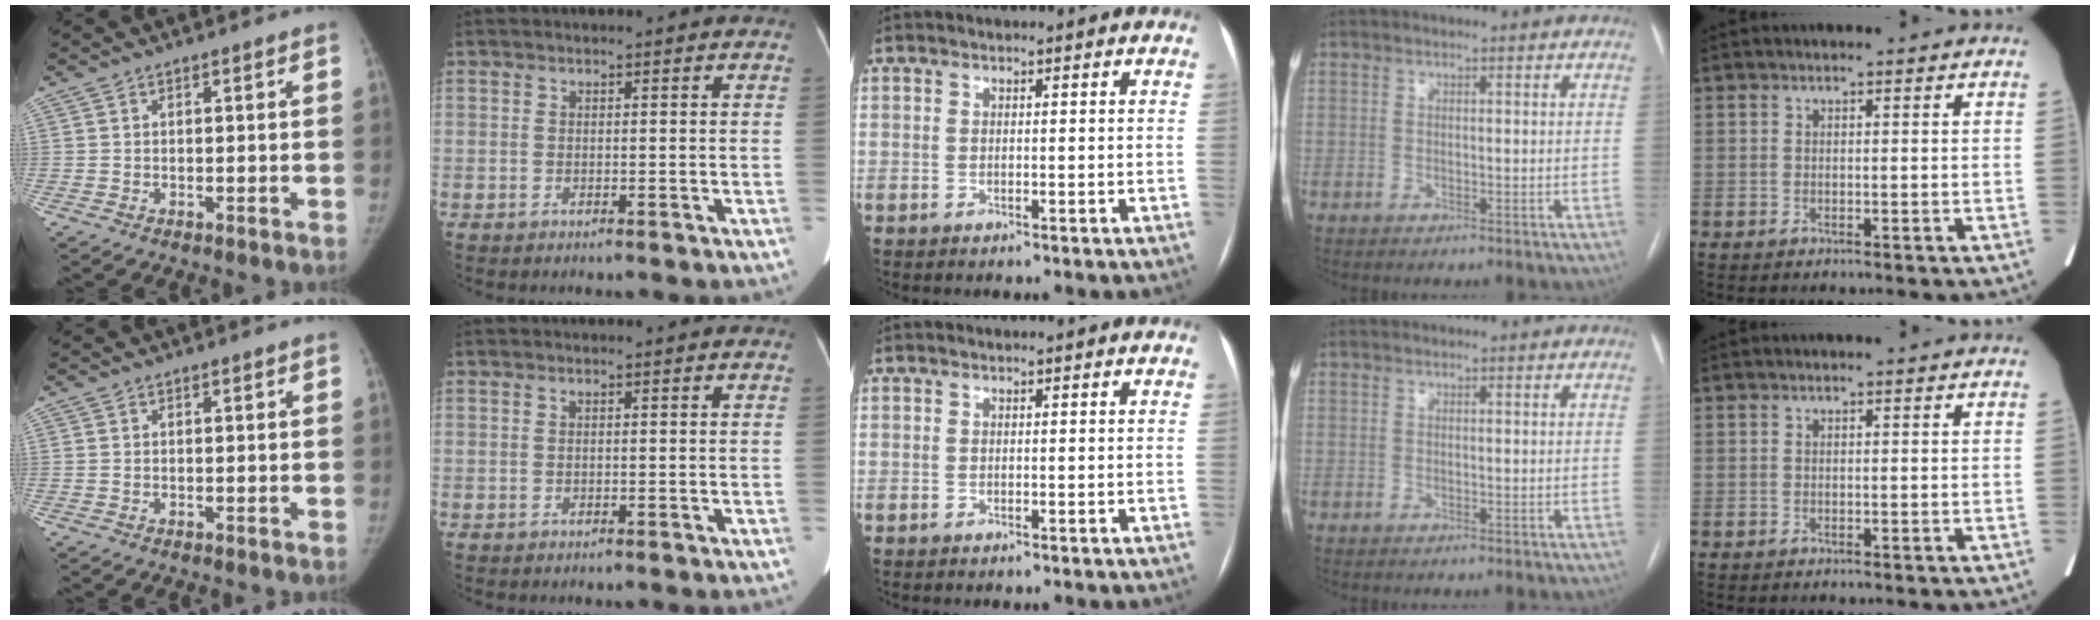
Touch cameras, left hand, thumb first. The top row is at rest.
{}